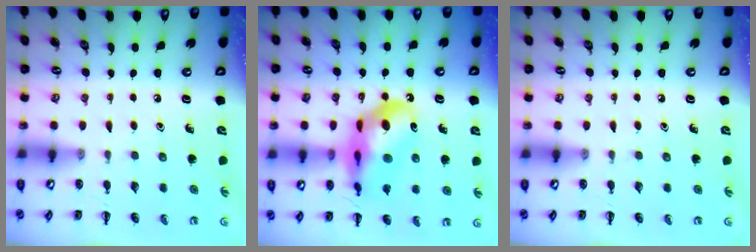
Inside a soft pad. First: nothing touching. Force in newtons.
{"total": 17.3, "press": 16.8, "slide": 4.0}
{"total": 0.0}